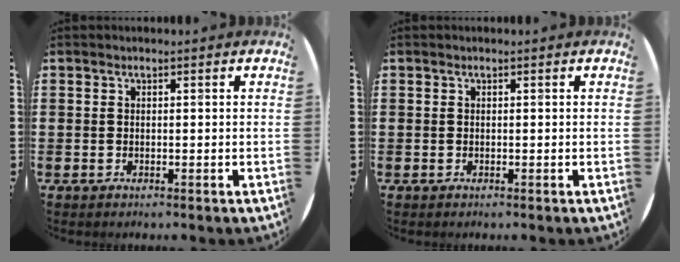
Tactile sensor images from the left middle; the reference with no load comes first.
{"total": 0.0}